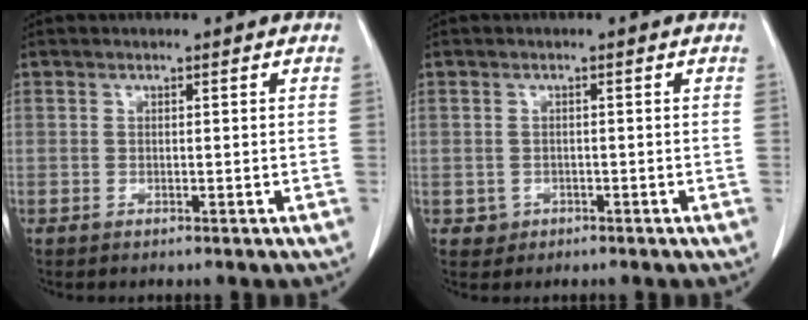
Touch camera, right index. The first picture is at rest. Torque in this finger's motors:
{"motor_torque": [-0.77, 0.55, -0.77, -0.16]}